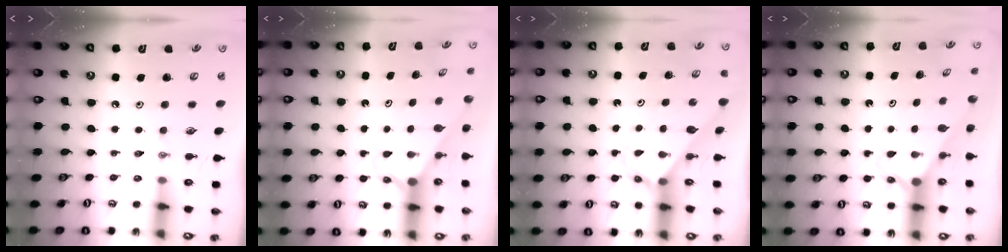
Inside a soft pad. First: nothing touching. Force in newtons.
{"total": 2.3, "press": 2.3, "slide": 0.2}
{"total": 2.8, "press": 2.8, "slide": 0.1}
{"total": 2.4, "press": 2.4, "slide": 0.2}